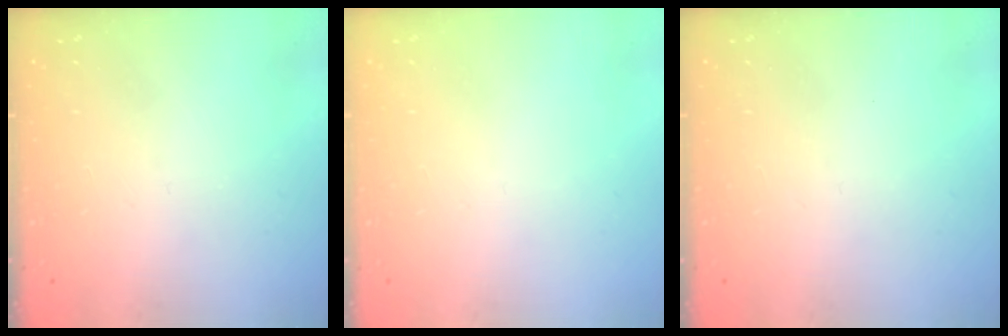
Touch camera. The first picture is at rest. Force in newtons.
{"total": 0.0}
{"total": 0.0}